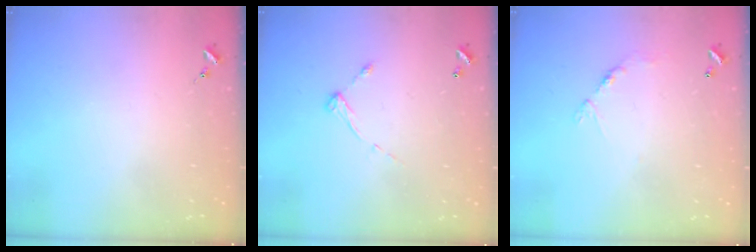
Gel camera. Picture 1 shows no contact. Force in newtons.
{"total": 6.9, "press": 6.9, "slide": 0.5}
{"total": 5.9, "press": 5.9, "slide": 0.4}